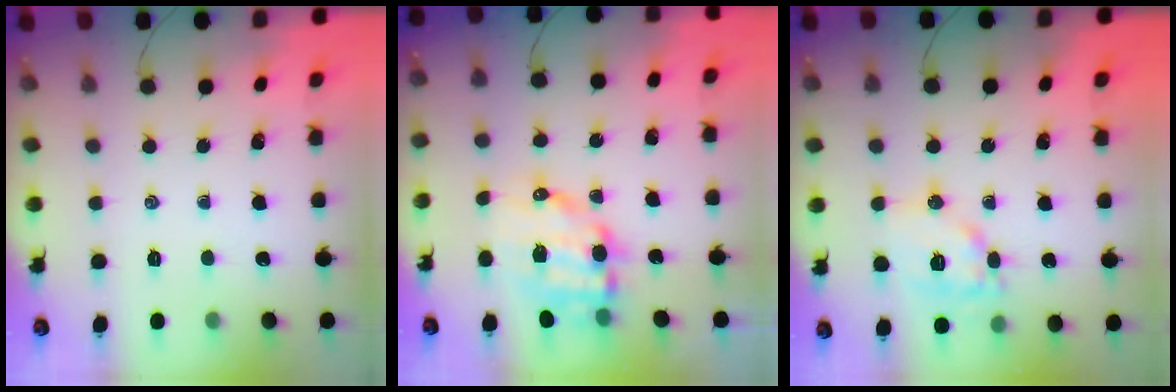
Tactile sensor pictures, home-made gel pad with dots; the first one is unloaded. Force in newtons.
{"total": 11.0, "press": 10.7, "slide": 2.2}
{"total": 11.5, "press": 11.5, "slide": 1.0}